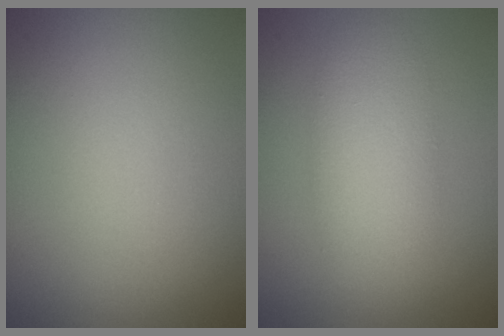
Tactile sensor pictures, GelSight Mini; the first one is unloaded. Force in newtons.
{"total": 4.3, "press": 4.3, "slide": 0.4}